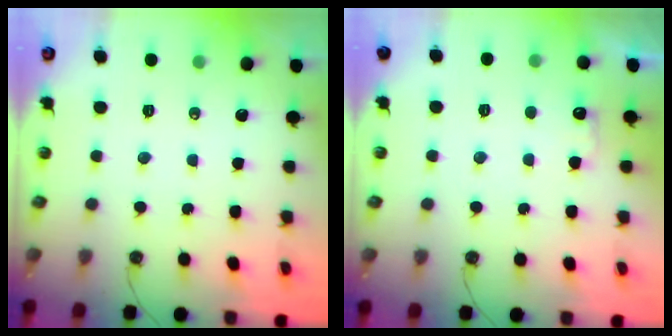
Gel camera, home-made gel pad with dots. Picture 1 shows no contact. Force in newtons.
{"total": 5.4, "press": 5.3, "slide": 1.0}